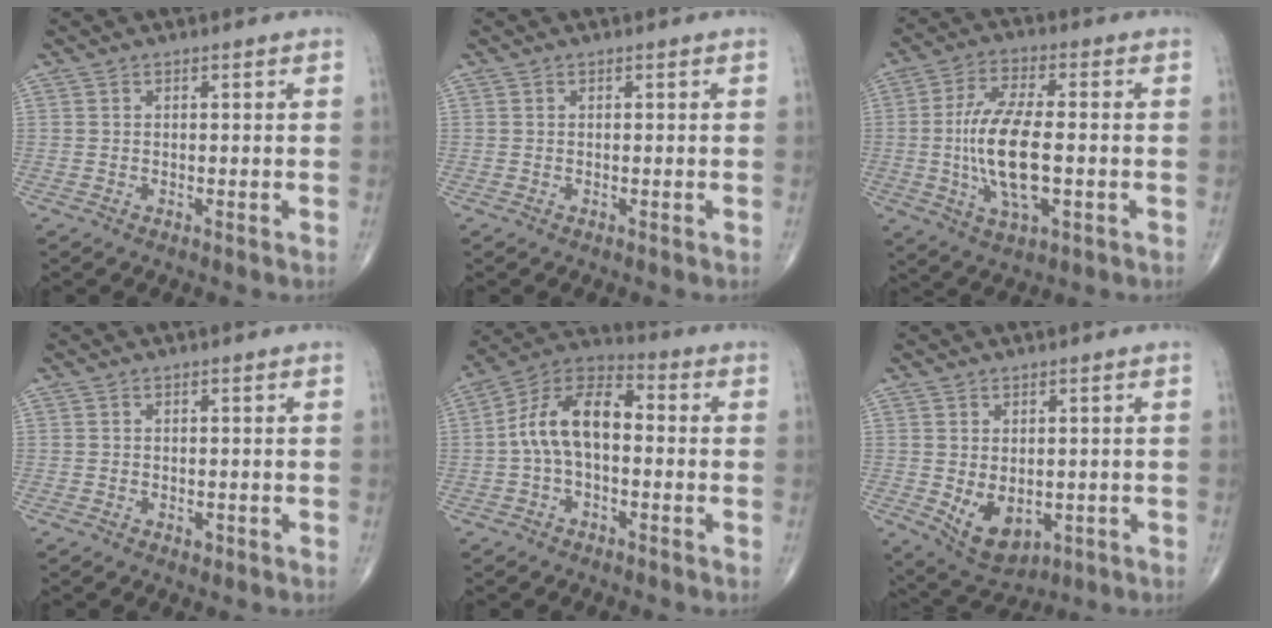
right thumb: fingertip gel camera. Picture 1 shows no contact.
{"total": 0.0}
{"total": 13.7, "force": [-1.4, 5.3, 12.5], "torque": [-0.251, 0.004, -0.027]}
{"total": 0.8, "force": [-0.4, 0.5, 0.4], "torque": [-0.005, 0.000, -0.006]}
{"total": 11.9, "force": [-0.6, 6.6, 9.9], "torque": [-0.174, 0.043, -0.022]}
{"total": 7.9, "force": [-1.3, 5.1, 5.8], "torque": [-0.078, -0.011, 0.000]}